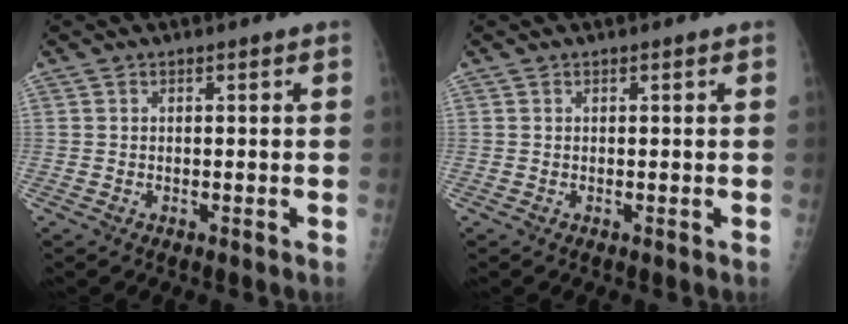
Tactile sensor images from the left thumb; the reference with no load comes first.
{"total": 0.0}